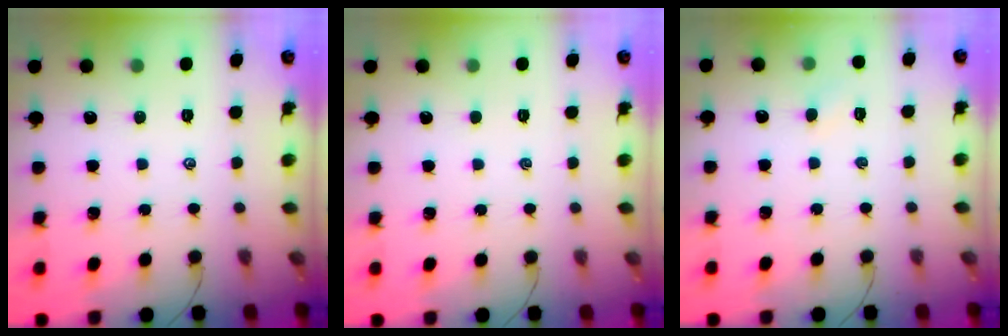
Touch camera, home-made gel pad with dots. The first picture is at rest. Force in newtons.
{"total": 0.0}
{"total": 3.0, "press": 2.9, "slide": 0.8}